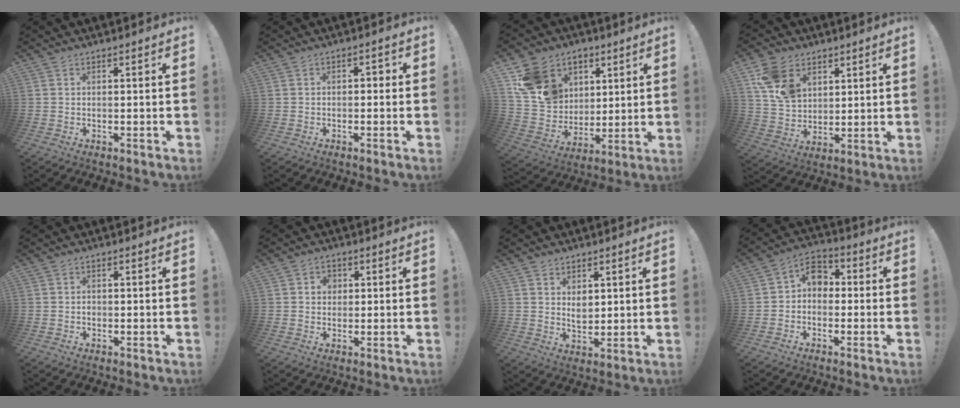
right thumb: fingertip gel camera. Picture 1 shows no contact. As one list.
[{"total": 1.8, "force": [-1.0, 1.1, 1.1], "torque": [-0.011, 0.008, -0.021]}, {"total": 15.6, "force": [7.1, 12.9, 5.3], "torque": [-0.091, -0.026, 0.156]}, {"total": 13.0, "force": [6.8, 9.5, 5.6], "torque": [-0.094, -0.025, 0.138]}, {"total": 0.7, "force": [-0.4, 0.5, 0.3], "torque": [-0.006, 0.001, -0.008]}, {"total": 3.4, "force": [0.6, 3.0, 1.4], "torque": [-0.017, 0.001, 0.009]}, {"total": 4.6, "force": [2.4, 3.3, 2.2], "torque": [-0.023, -0.013, 0.039]}, {"total": 7.3, "force": [0.0, 5.9, 4.3], "torque": [-0.075, 0.023, 0.007]}]